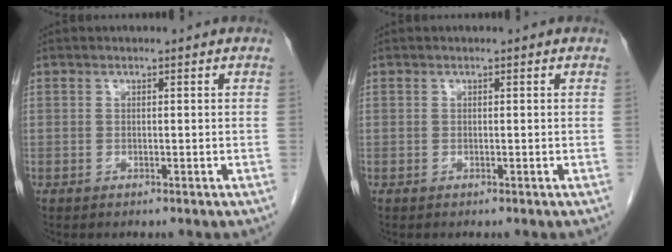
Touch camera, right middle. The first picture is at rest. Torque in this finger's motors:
{"motor_torque": [-0.14, 0.00, -0.04, 0.00]}